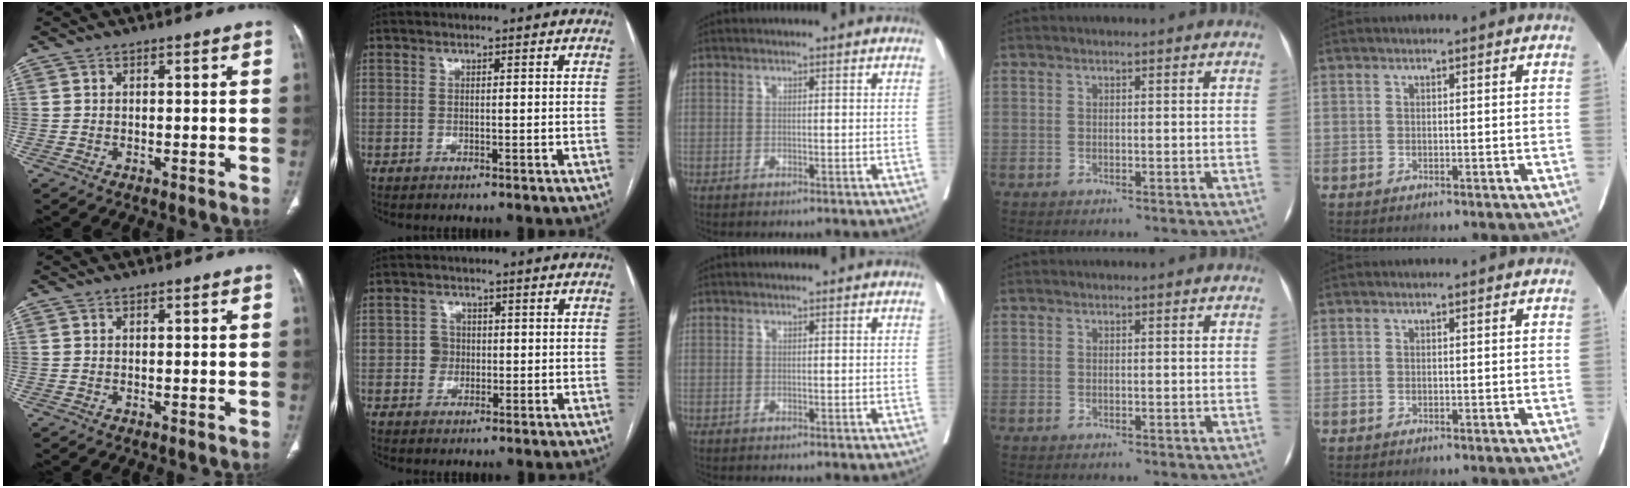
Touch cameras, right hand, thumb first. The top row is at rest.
{"index": {"total": 2.6, "force": [-0.2, 2.5, 0.7], "torque": [-0.003, 0.009, -0.004]}}